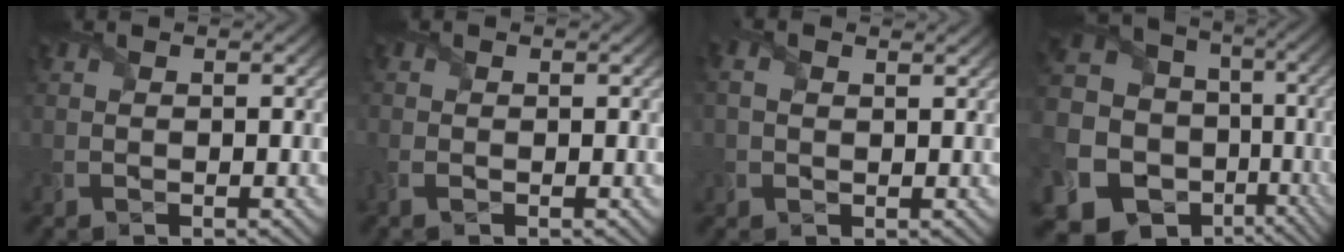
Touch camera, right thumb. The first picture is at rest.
{"total": 1.9, "force": [-0.7, 1.1, 1.3], "torque": [-0.041, -0.006, -0.018]}
{"total": 1.9, "force": [0.7, 1.0, 1.5], "torque": [-0.040, 0.003, 0.014]}
{"total": 19.8, "force": [-4.8, 17.1, 8.7], "torque": [-0.245, -0.015, -0.061]}